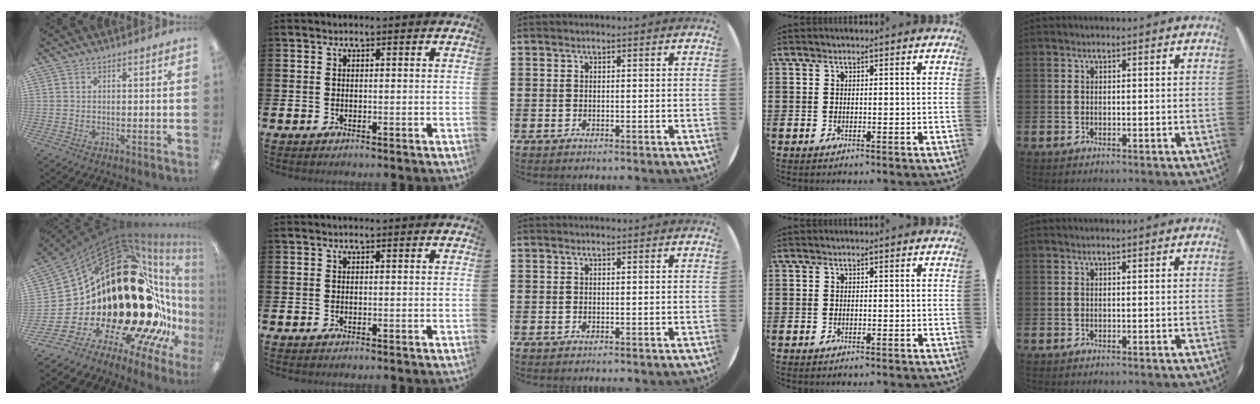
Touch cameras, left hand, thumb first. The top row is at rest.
{"thumb": {"total": 42.4, "force": [2.3, 19.9, 37.4], "torque": [-0.586, -0.143, 0.114]}}